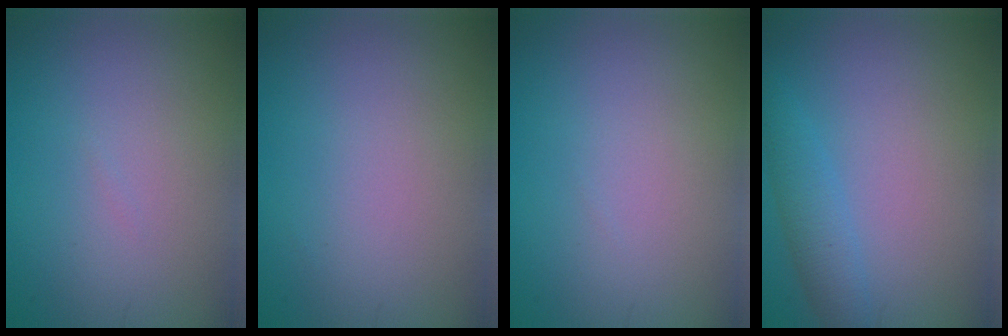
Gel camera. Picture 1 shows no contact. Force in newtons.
{"total": 0.0}
{"total": 0.0}
{"total": 2.2, "press": 2.2, "slide": 0.2}